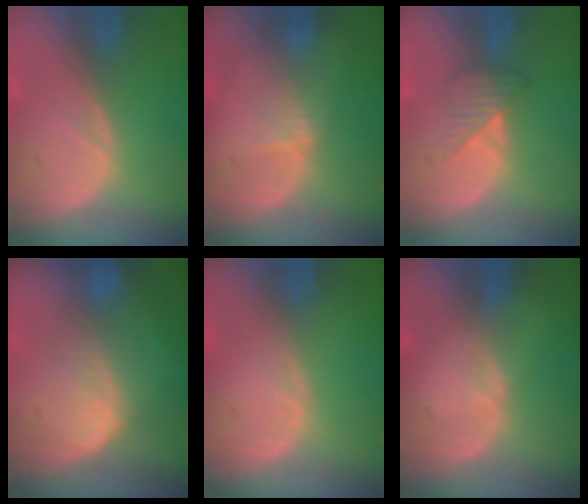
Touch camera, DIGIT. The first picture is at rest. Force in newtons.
{"total": 2.4, "press": 2.4, "slide": 0.2}
{"total": 3.5, "press": 3.2, "slide": 1.4}
{"total": 5.1, "press": 4.8, "slide": 1.4}
{"total": 0.0}
{"total": 0.8, "press": 0.8, "slide": 0.1}